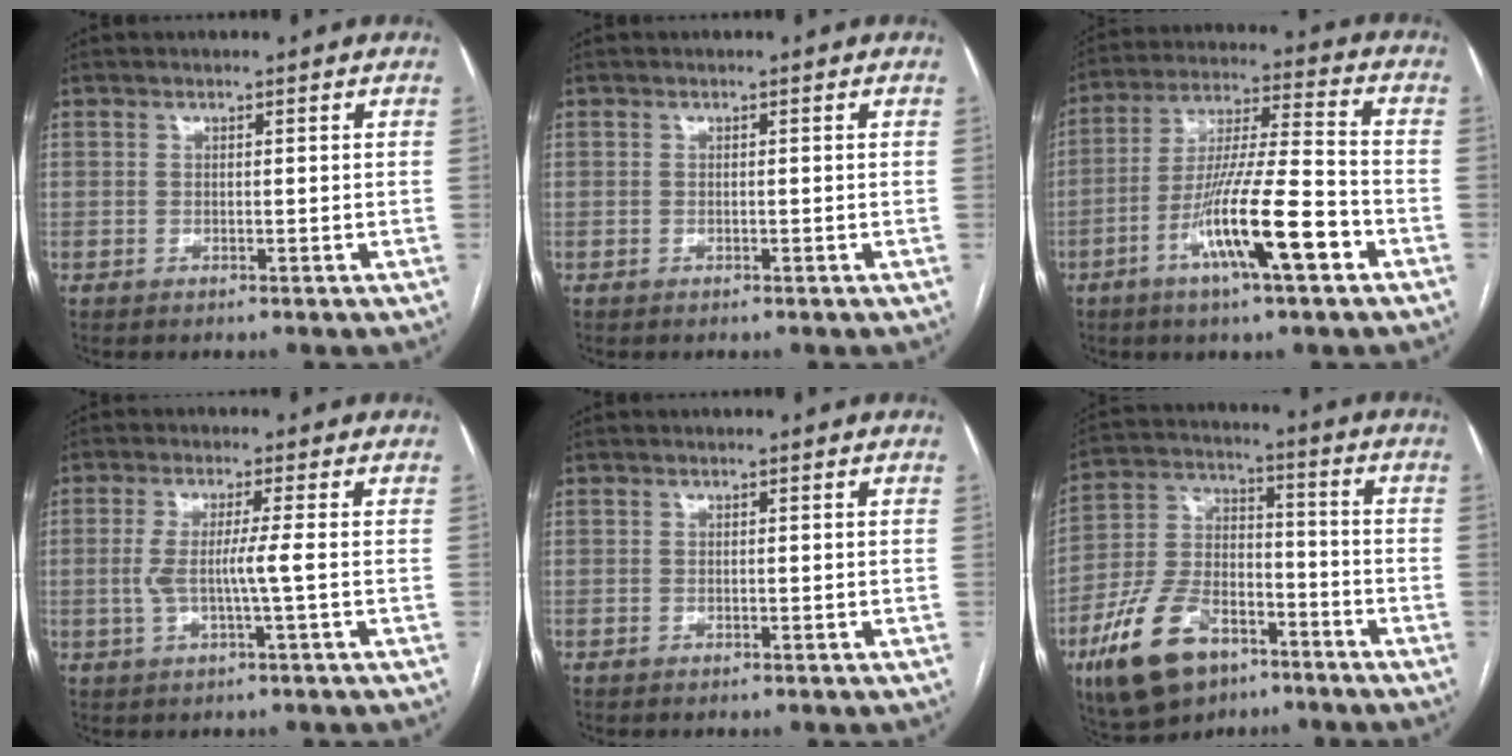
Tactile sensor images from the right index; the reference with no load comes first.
{"total": 0.0}
{"total": 14.6, "force": [-6.4, 1.0, 13.1], "torque": [-0.239, -0.009, -0.114]}
{"total": 4.7, "force": [-0.5, -0.5, 4.6], "torque": [-0.093, 0.002, -0.009]}
{"total": 0.0}
{"total": 15.5, "force": [-8.9, 8.3, 9.6], "torque": [-0.203, 0.006, -0.156]}